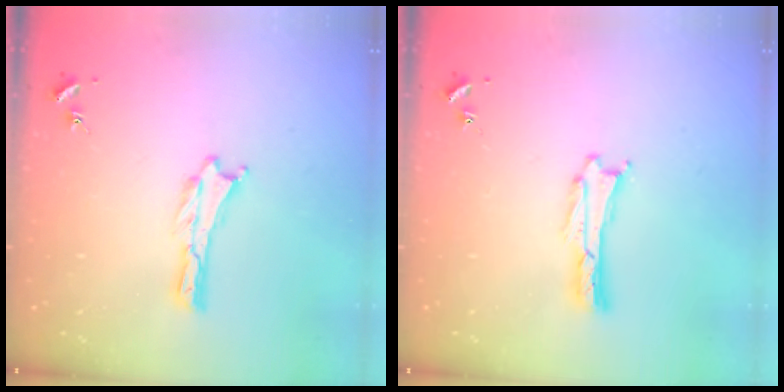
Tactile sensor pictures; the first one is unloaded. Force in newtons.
{"total": 0.0}